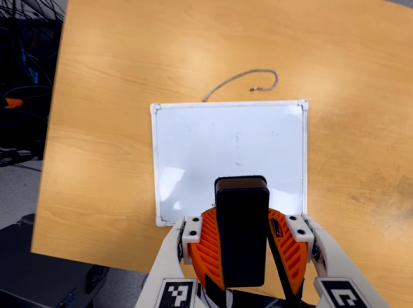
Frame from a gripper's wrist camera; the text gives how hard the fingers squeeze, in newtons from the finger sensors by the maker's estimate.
{"total": 8.0, "left": 8.1, "right": 7.8}